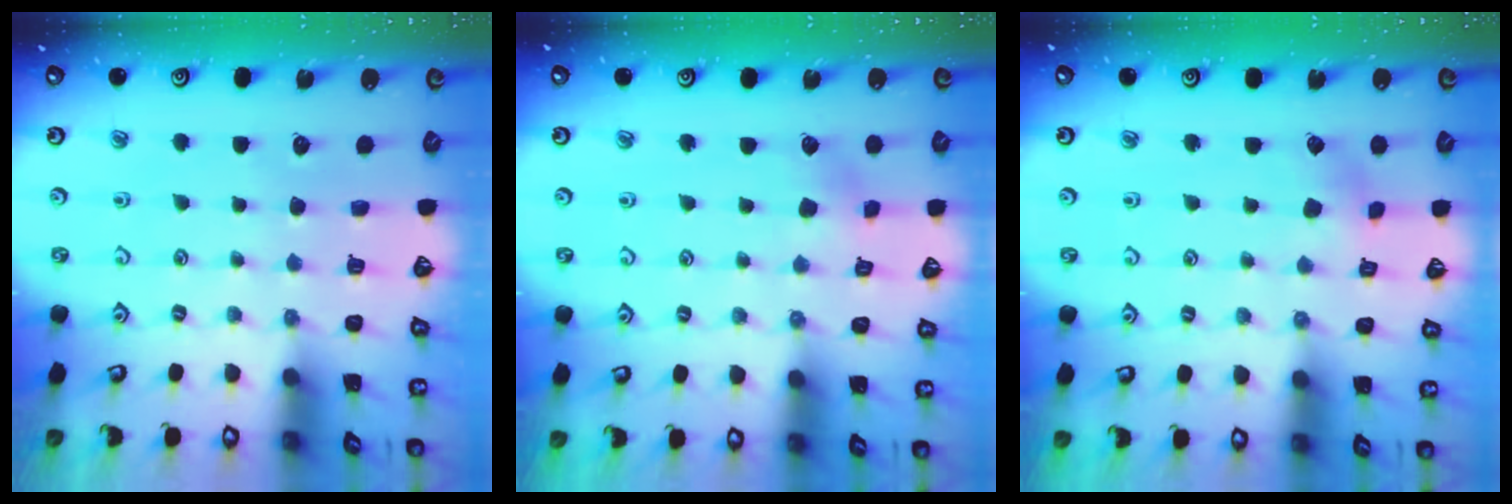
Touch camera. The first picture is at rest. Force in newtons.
{"total": 4.2, "press": 4.1, "slide": 0.5}
{"total": 3.0, "press": 3.0, "slide": 0.4}